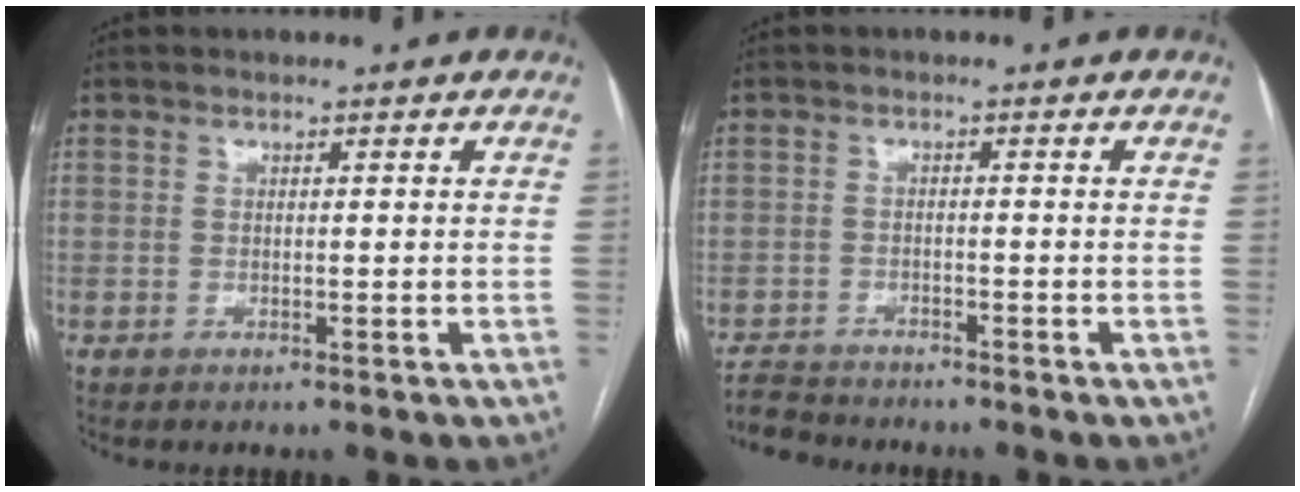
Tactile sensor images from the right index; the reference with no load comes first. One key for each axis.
{"total": 4.1, "fx": -4.0, "fy": 0.5, "fz": -0.1, "tx": 0.005, "ty": -0.015, "tz": -0.073}